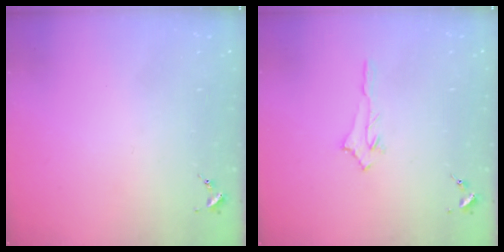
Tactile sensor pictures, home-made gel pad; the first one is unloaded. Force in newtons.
{"total": 4.3, "press": 4.2, "slide": 0.5}